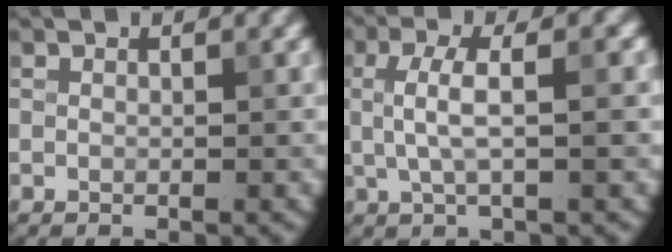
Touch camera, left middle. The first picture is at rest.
{"total": 3.9, "force": [0.4, 0.9, 3.8], "torque": [-0.074, 0.007, 0.007]}